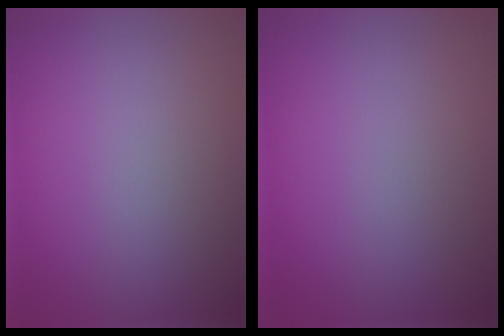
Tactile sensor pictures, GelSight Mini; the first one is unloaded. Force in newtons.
{"total": 0.0}